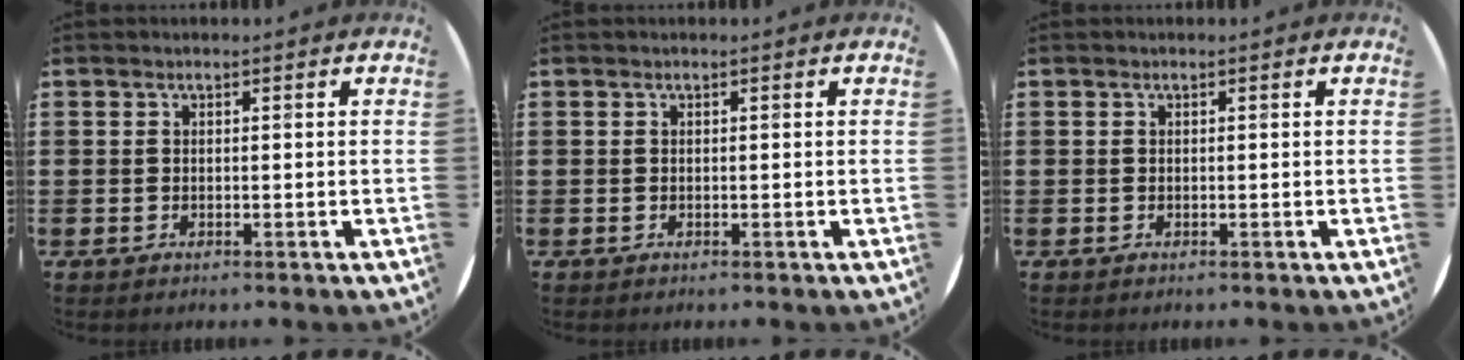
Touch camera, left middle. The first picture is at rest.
{"total": 0.0}
{"total": 0.0}